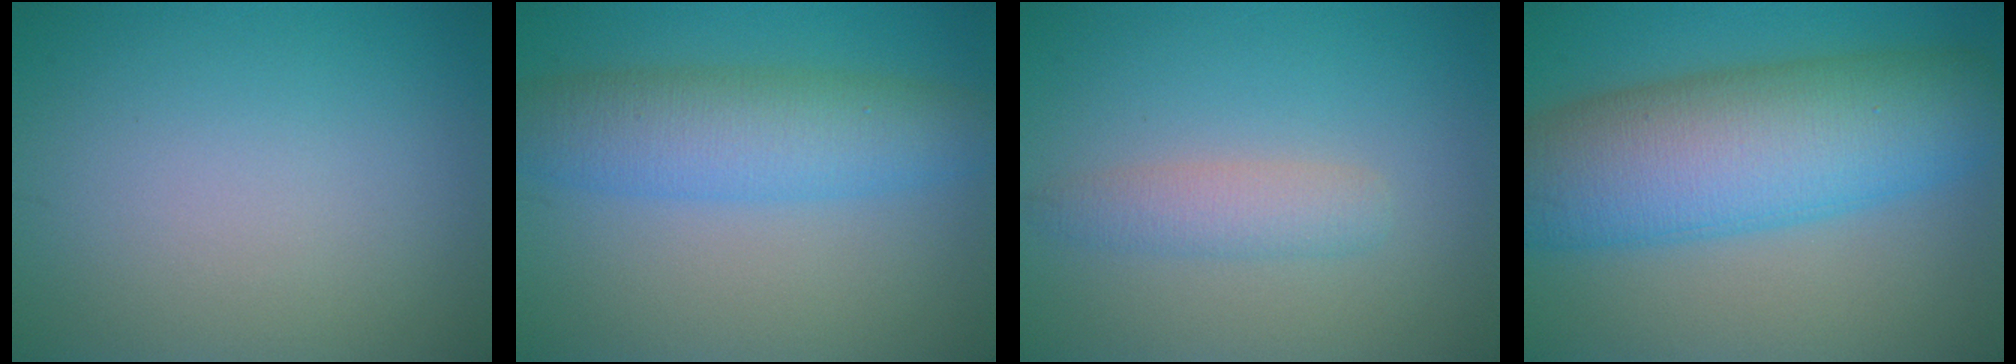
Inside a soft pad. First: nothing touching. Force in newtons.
{"total": 6.2, "press": 6.2, "slide": 0.3}
{"total": 2.3, "press": 2.3, "slide": 0.1}
{"total": 12.1, "press": 12.1, "slide": 0.3}